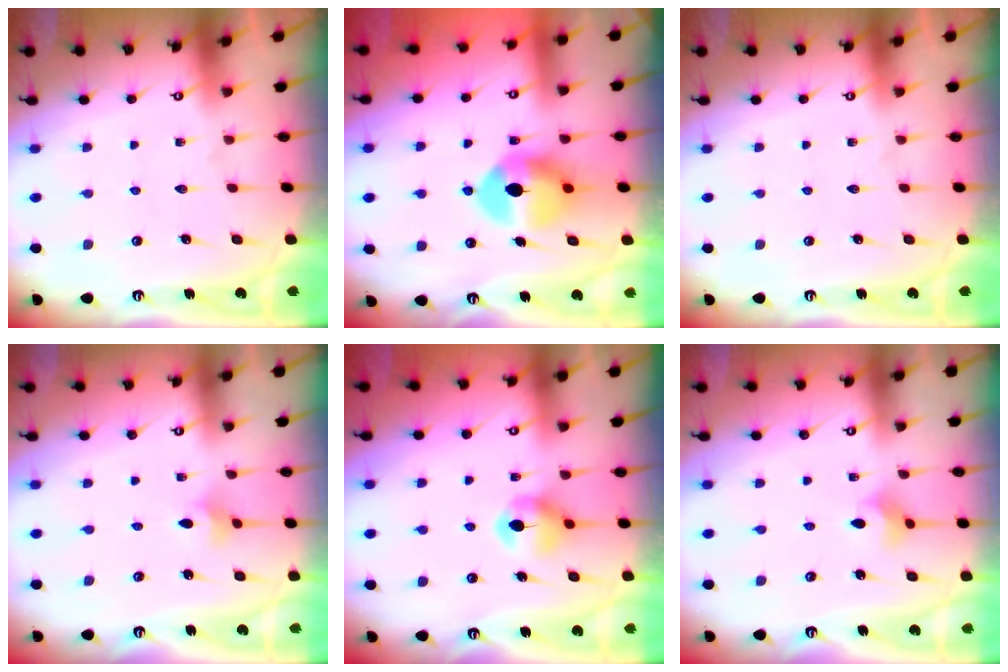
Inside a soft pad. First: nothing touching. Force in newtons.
{"total": 11.0, "press": 10.9, "slide": 1.3}
{"total": 0.0}
{"total": 3.4, "press": 3.4, "slide": 0.7}
{"total": 6.4, "press": 6.3, "slide": 0.8}
{"total": 5.1, "press": 5.0, "slide": 0.8}